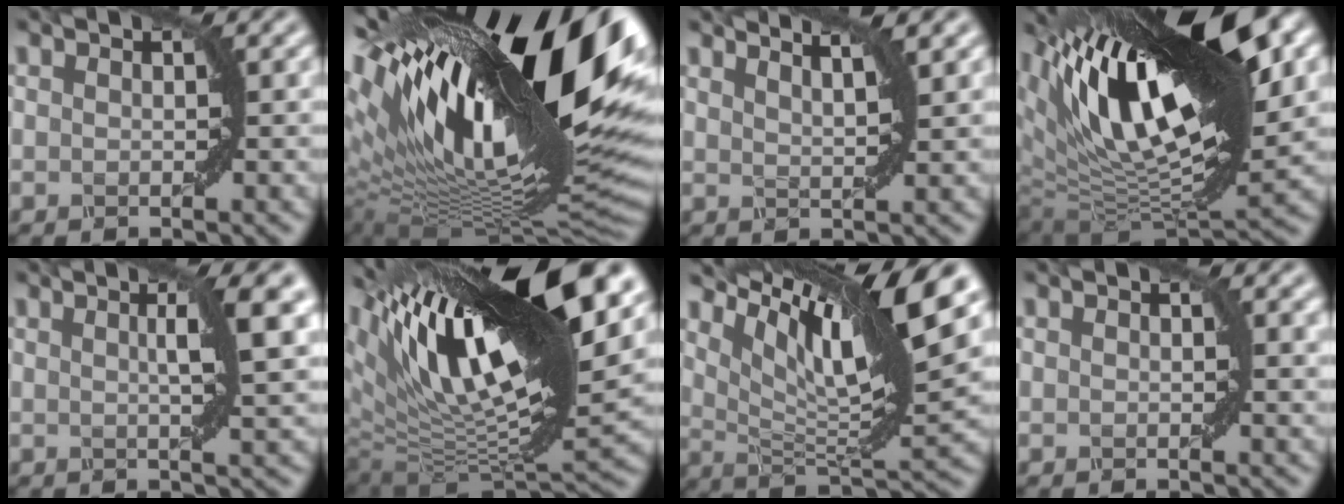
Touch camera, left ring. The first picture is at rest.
{"total": 20.3, "force": [6.3, 7.3, 17.9], "torque": [-0.295, 0.014, 0.122]}
{"total": 3.8, "force": [3.0, 1.0, 2.1], "torque": [-0.011, 0.014, 0.020]}
{"total": 16.0, "force": [6.2, 6.2, 13.4], "torque": [-0.227, 0.015, 0.104]}
{"total": 5.2, "force": [1.3, 1.0, 4.9], "torque": [-0.058, 0.009, 0.019]}
{"total": 17.5, "force": [7.7, 6.5, 14.3], "torque": [-0.255, 0.025, 0.133]}
{"total": 12.9, "force": [6.7, 2.6, 10.7], "torque": [-0.181, 0.008, 0.132]}
{"total": 1.0, "force": [0.5, 0.3, 0.9], "torque": [-0.005, 0.001, 0.007]}